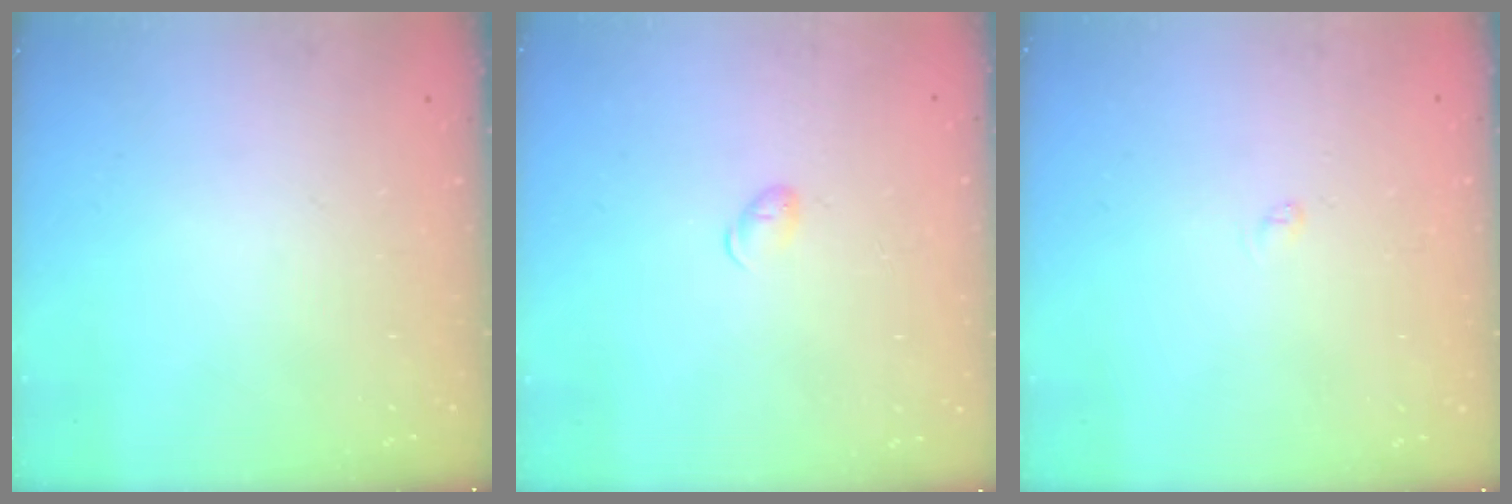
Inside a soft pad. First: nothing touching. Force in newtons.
{"total": 3.8, "press": 3.7, "slide": 0.6}
{"total": 1.9, "press": 1.9, "slide": 0.3}